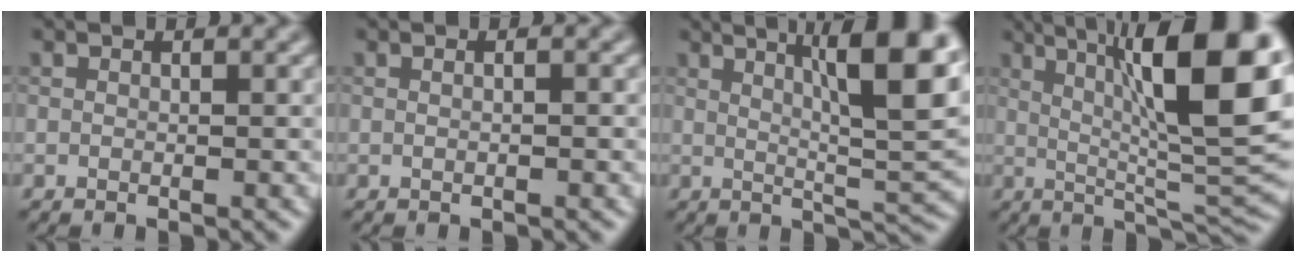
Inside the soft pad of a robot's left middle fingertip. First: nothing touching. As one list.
[{"total": 2.0, "force": [0.6, 1.1, 1.6], "torque": [-0.013, 0.017, -0.015]}, {"total": 11.3, "force": [4.2, 2.5, 10.1], "torque": [-0.123, 0.015, 0.061]}, {"total": 14.4, "force": [4.3, 3.5, 13.3], "torque": [-0.176, 0.012, 0.066]}]